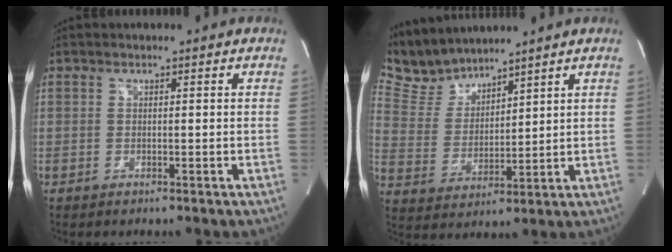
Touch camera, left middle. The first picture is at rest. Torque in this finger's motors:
{"motor_torque": [-0.32, -0.47, -0.12, -0.04]}